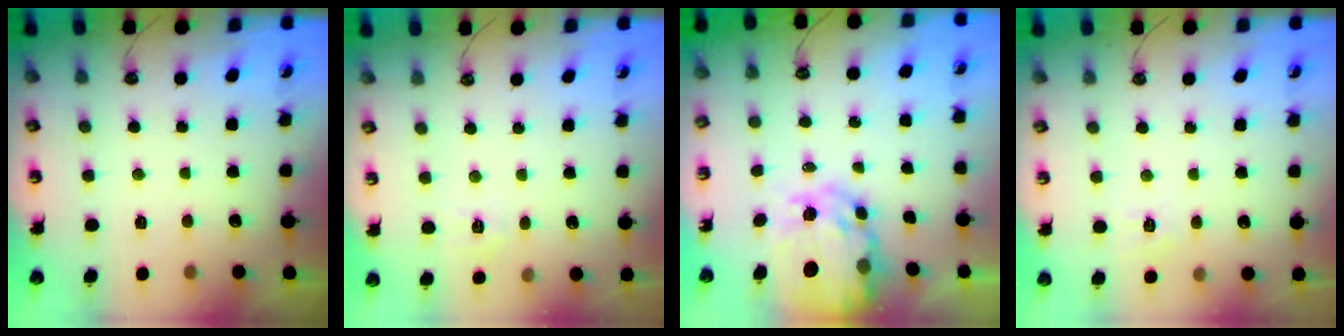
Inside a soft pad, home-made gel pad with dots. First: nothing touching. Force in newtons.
{"total": 6.4, "press": 6.3, "slide": 0.7}
{"total": 12.7, "press": 12.7, "slide": 1.2}
{"total": 6.6, "press": 6.6, "slide": 0.6}